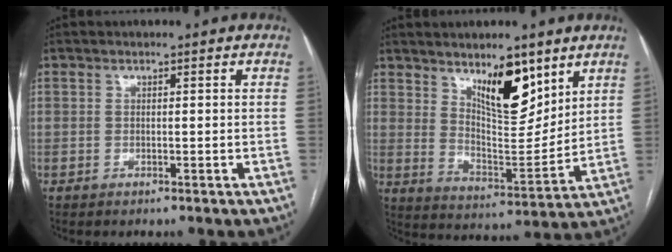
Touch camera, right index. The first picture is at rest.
{"total": 11.3, "force": [6.9, 3.7, 8.1], "torque": [-0.135, -0.007, 0.126]}